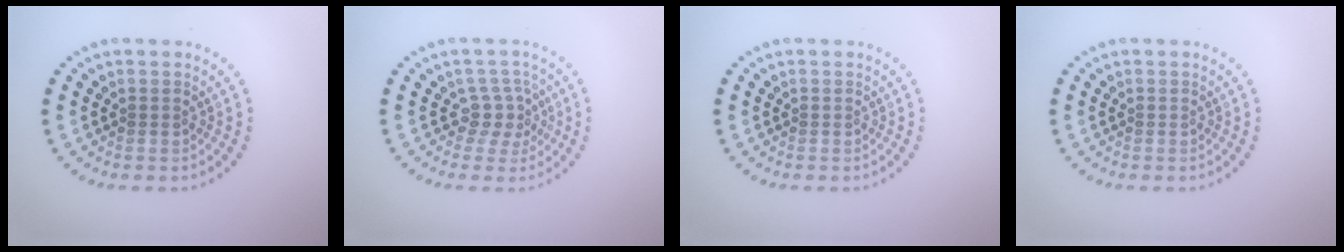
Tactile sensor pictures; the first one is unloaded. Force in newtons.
{"total": 2.3, "press": 1.7, "slide": 1.5}
{"total": 0.0}
{"total": 0.0}